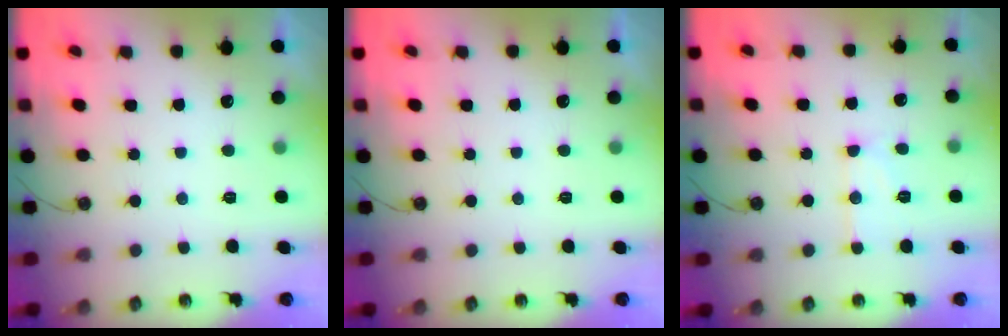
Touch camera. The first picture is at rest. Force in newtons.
{"total": 0.0}
{"total": 9.5, "press": 9.5, "slide": 0.9}